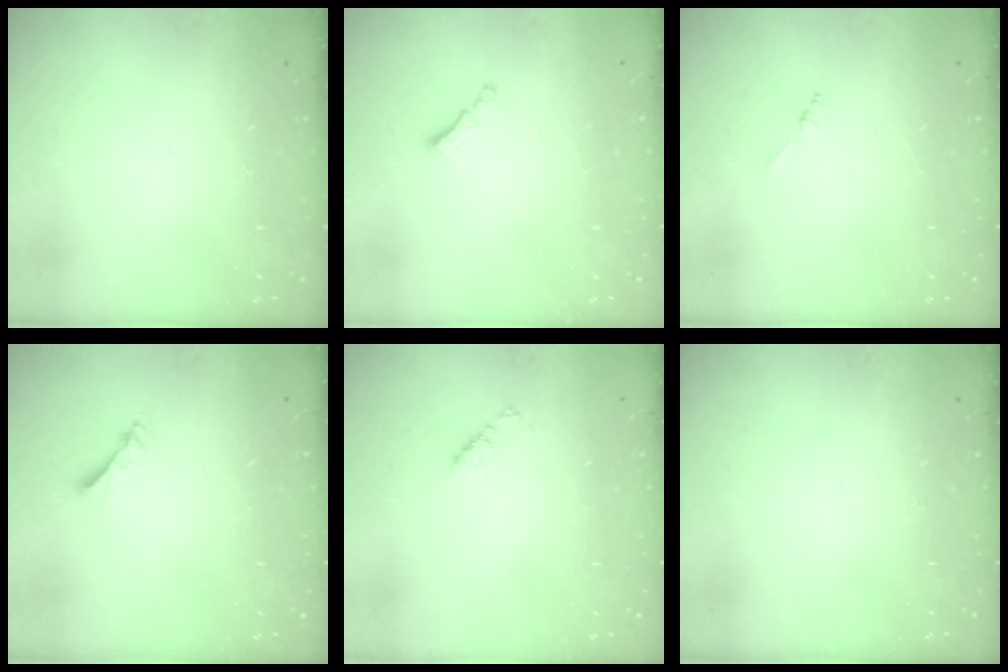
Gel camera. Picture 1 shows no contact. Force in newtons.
{"total": 0.7, "press": 0.6, "slide": 0.4}
{"total": 0.8, "press": 0.8, "slide": 0.2}
{"total": 2.4, "press": 2.4, "slide": 0.4}
{"total": 3.4, "press": 3.3, "slide": 0.5}
{"total": 0.0}